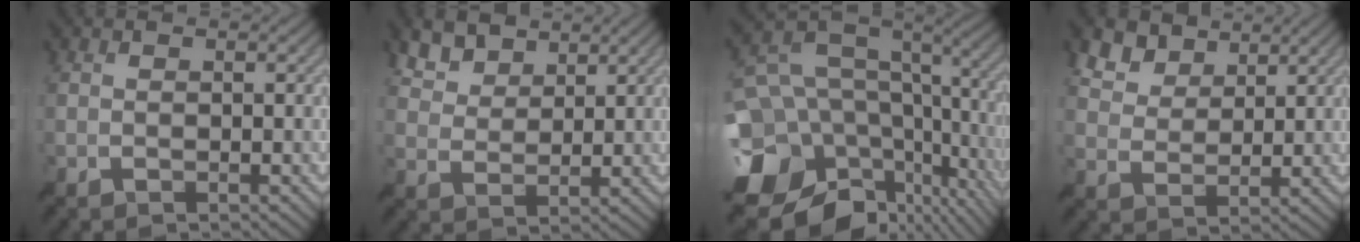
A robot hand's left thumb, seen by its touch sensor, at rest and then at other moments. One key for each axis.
{"total": 5.4, "fx": 4.2, "fy": 2.4, "fz": 2.3, "tx": -0.059, "ty": 0.006, "tz": 0.089}
{"total": 18.5, "fx": -5.4, "fy": 13.6, "fz": 11.3, "tx": -0.251, "ty": -0.004, "tz": -0.057}
{"total": 5.6, "fx": 4.3, "fy": 2.9, "fz": 2.3, "tx": -0.061, "ty": 0.002, "tz": 0.085}